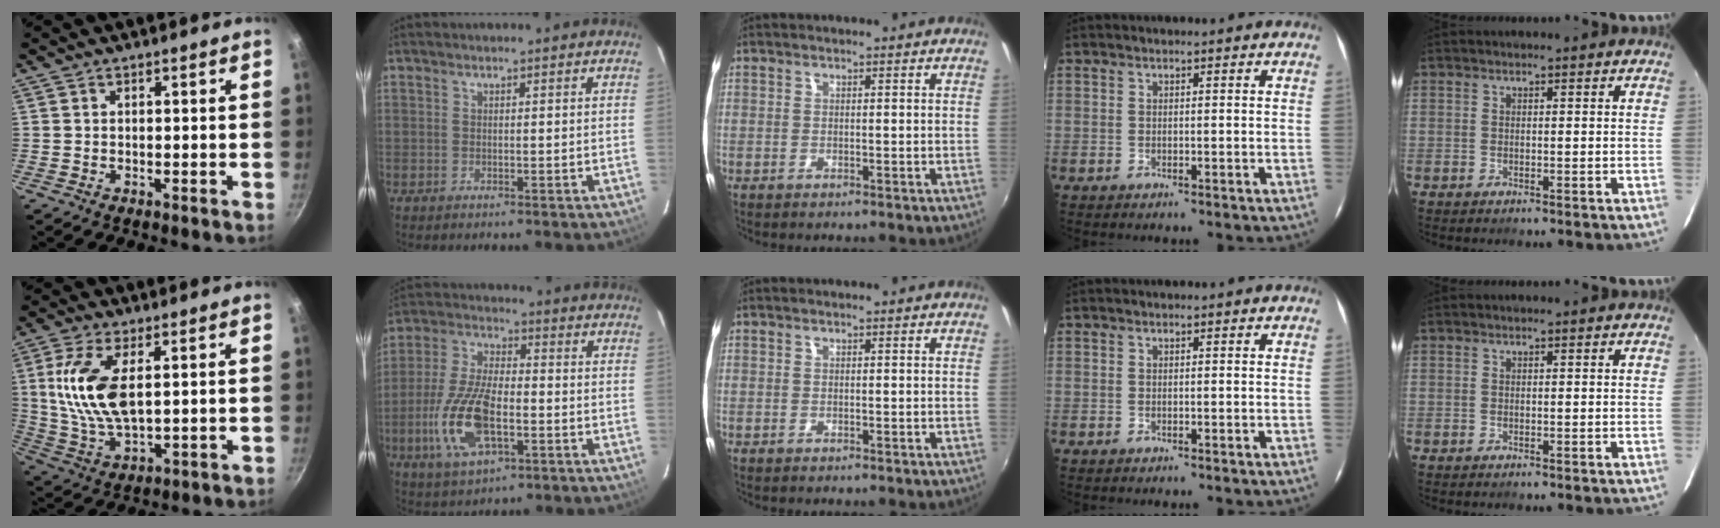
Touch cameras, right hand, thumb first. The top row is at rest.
{"thumb": {"total": 13.0, "force": [2.6, 6.2, 11.1], "torque": [-0.220, -0.008, 0.056]}, "index": {"total": 15.2, "force": [-4.7, 6.7, 12.8], "torque": [-0.277, -0.007, -0.087]}}